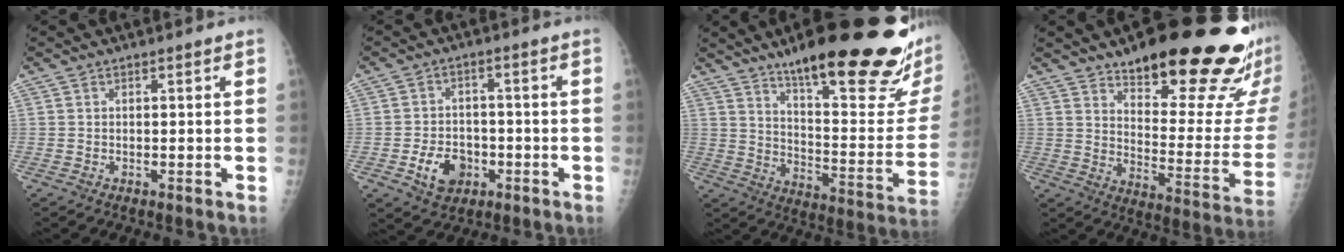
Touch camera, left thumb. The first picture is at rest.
{"total": 7.5, "force": [-2.8, 5.7, 4.1], "torque": [-0.046, 0.014, -0.043]}
{"total": 29.4, "force": [19.2, 6.2, 21.4], "torque": [-0.259, -0.079, 0.281]}
{"total": 26.5, "force": [17.9, 7.4, 18.0], "torque": [-0.207, -0.102, 0.248]}